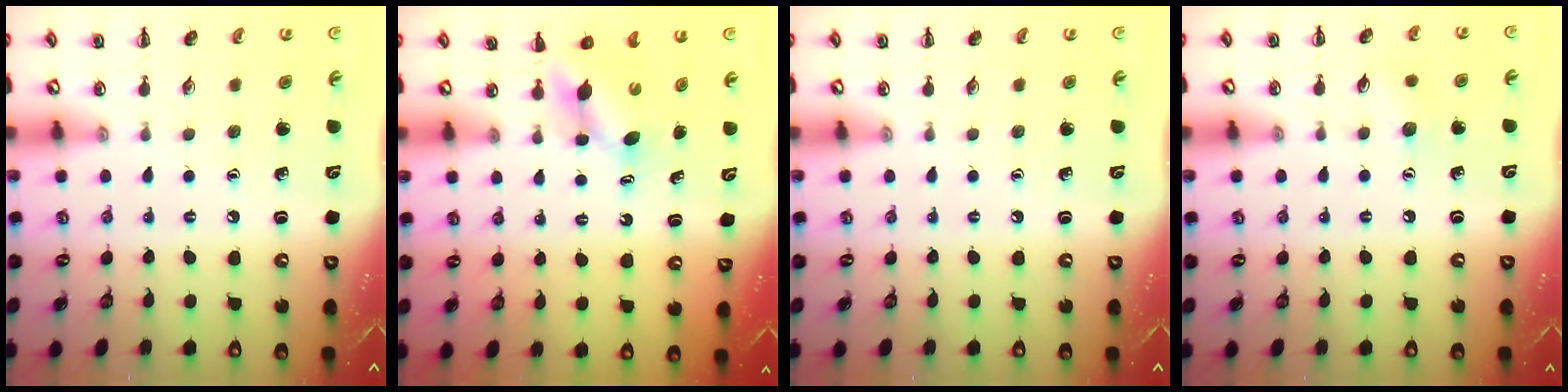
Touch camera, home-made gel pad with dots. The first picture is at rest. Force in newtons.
{"total": 4.2, "press": 4.2, "slide": 0.5}
{"total": 0.0}
{"total": 5.8, "press": 5.6, "slide": 1.4}